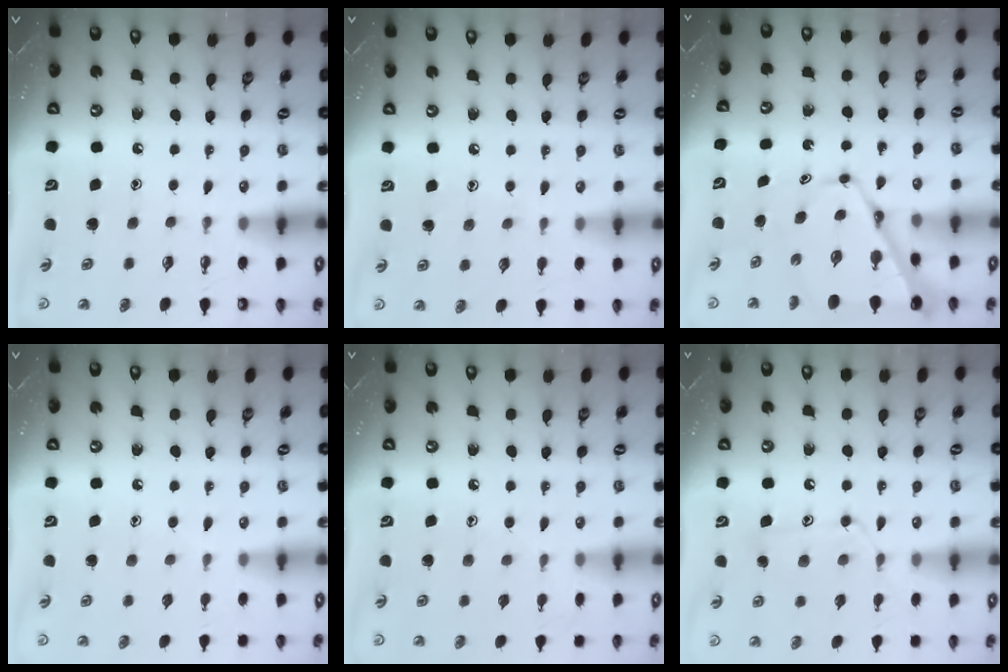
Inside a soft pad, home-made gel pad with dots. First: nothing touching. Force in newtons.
{"total": 3.9, "press": 3.9, "slide": 0.4}
{"total": 11.7, "press": 11.6, "slide": 1.0}
{"total": 5.8, "press": 5.7, "slide": 0.6}
{"total": 6.8, "press": 6.7, "slide": 0.7}
{"total": 12.9, "press": 12.9, "slide": 0.8}